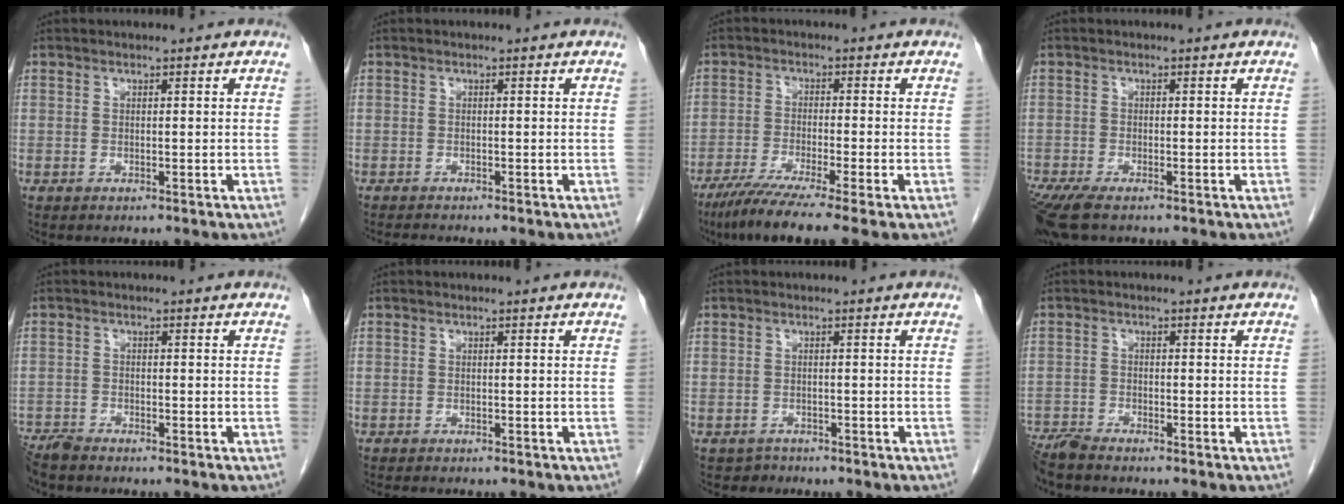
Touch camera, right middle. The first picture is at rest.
{"total": 1.7, "force": [-1.6, 0.0, 0.5], "torque": [-0.010, -0.005, -0.025]}
{"total": 9.1, "force": [-6.6, -0.9, 6.2], "torque": [-0.101, -0.028, -0.109]}
{"total": 5.8, "force": [-4.4, 1.1, 3.6], "torque": [-0.071, -0.017, -0.079]}
{"total": 3.8, "force": [-3.6, 0.3, 1.1], "torque": [-0.015, -0.013, -0.068]}
{"total": 2.3, "force": [-2.1, 0.4, 1.0], "torque": [-0.017, -0.005, -0.027]}
{"total": 1.5, "force": [-1.2, 0.7, -0.6], "torque": [0.006, 0.001, -0.020]}
{"total": 3.9, "force": [-3.7, -0.1, 1.1], "torque": [-0.018, -0.016, -0.072]}